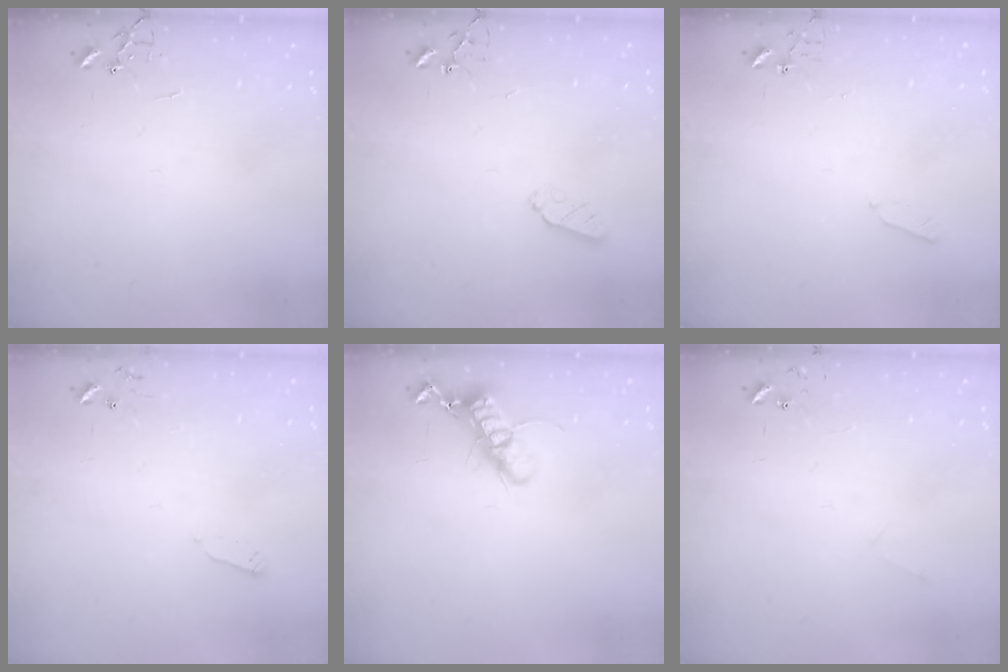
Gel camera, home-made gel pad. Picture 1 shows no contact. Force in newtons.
{"total": 5.5, "press": 5.4, "slide": 1.1}
{"total": 3.7, "press": 3.6, "slide": 0.5}
{"total": 2.4, "press": 2.4, "slide": 0.4}
{"total": 12.2, "press": 12.2, "slide": 0.9}
{"total": 4.8, "press": 4.8, "slide": 0.5}